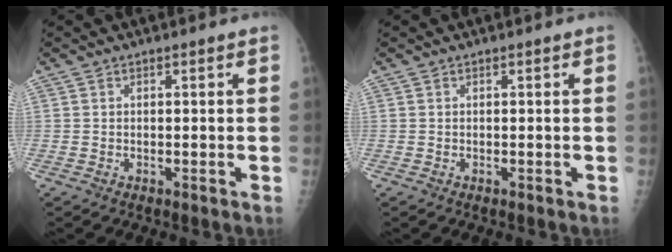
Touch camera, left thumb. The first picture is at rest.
{"total": 0.0}